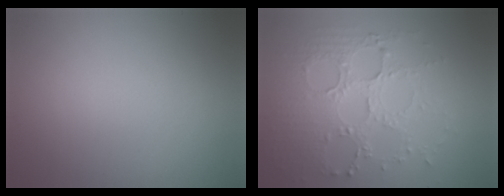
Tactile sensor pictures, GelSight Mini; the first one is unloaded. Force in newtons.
{"total": 5.5, "press": 3.8, "slide": 4.0}